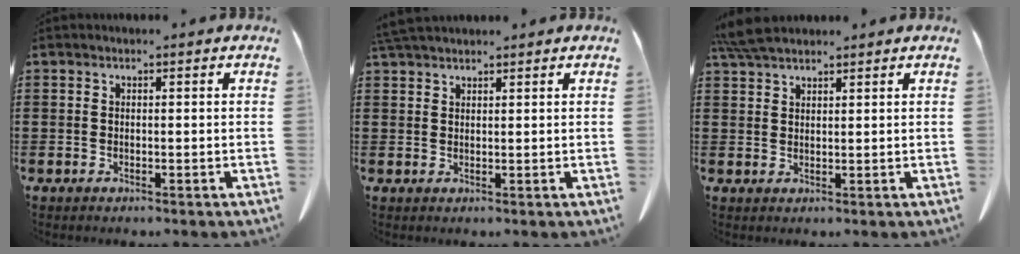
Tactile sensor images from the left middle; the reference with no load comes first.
{"total": 2.7, "force": [2.4, 0.5, 1.0], "torque": [-0.027, -0.002, 0.049]}
{"total": 4.5, "force": [3.8, 0.9, 2.2], "torque": [-0.053, -0.004, 0.074]}